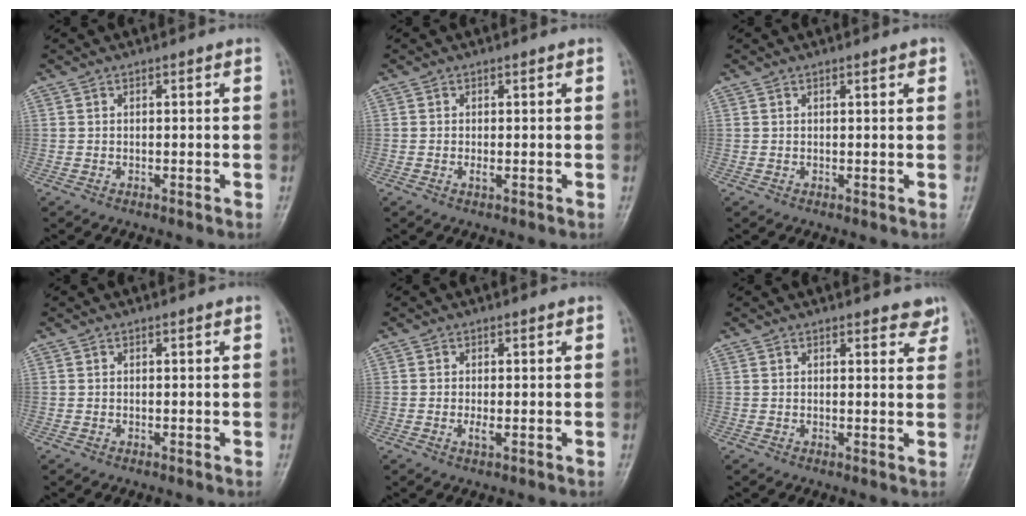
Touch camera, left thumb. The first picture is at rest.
{"total": 0.7, "force": [-0.1, 0.2, 0.7], "torque": [-0.013, 0.001, -0.001]}
{"total": 1.1, "force": [0.7, 0.2, 0.8], "torque": [-0.010, -0.002, 0.008]}
{"total": 0.0}
{"total": 1.4, "force": [-0.2, 0.4, 1.3], "torque": [-0.023, -0.002, -0.003]}
{"total": 2.9, "force": [2.4, 1.2, 1.1], "torque": [0.007, -0.014, 0.022]}